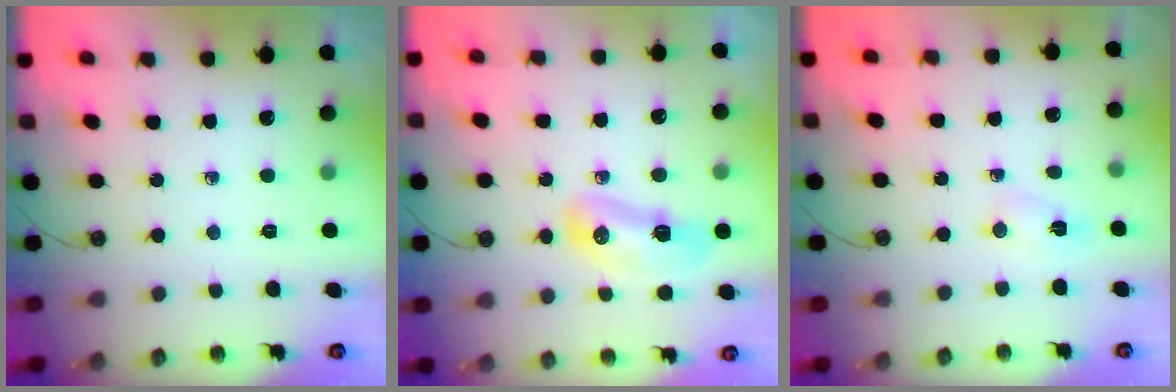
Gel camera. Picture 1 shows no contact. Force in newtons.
{"total": 9.9, "press": 9.8, "slide": 0.9}
{"total": 2.5, "press": 2.4, "slide": 0.5}